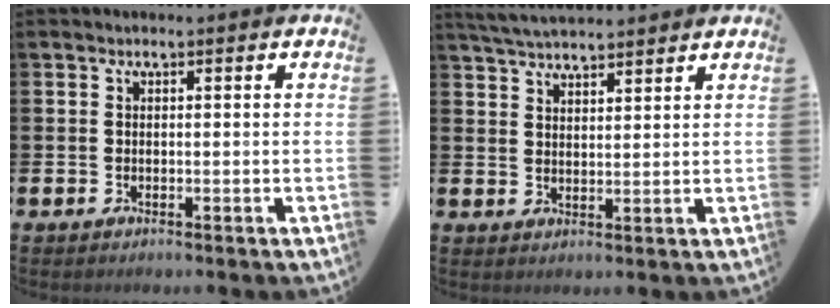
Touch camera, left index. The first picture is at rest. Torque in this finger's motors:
{"motor_torque": [0.66, -0.85, 0.10, 0.11]}